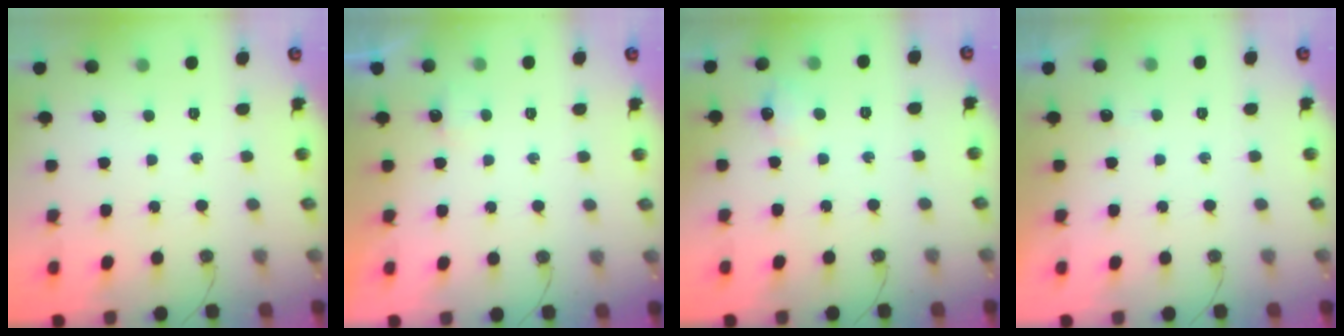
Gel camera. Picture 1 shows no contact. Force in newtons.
{"total": 2.8, "press": 2.8, "slide": 0.4}
{"total": 6.5, "press": 6.5, "slide": 1.0}
{"total": 2.5, "press": 2.4, "slide": 0.5}